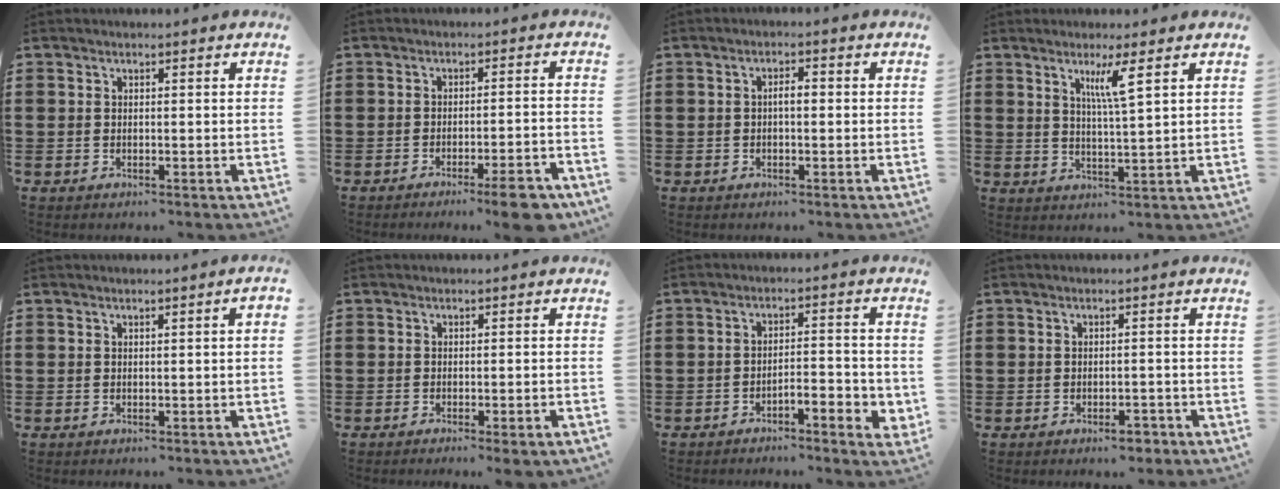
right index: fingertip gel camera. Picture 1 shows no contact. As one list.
[{"total": 5.6, "force": [-4.0, 0.0, 3.9], "torque": [-0.060, -0.009, -0.071]}, {"total": 1.9, "force": [-0.2, 0.6, 1.8], "torque": [-0.034, 0.003, -0.005]}, {"total": 4.4, "force": [2.4, -0.4, 3.7], "torque": [-0.071, -0.007, 0.036]}, {"total": 0.5, "force": [0.0, -0.1, 0.5], "torque": [-0.007, -0.003, 0.000]}, {"total": 1.1, "force": [-0.8, -0.2, 0.7], "torque": [-0.013, -0.005, -0.013]}, {"total": 3.5, "force": [-2.5, 0.5, 2.4], "torque": [-0.041, 0.005, -0.047]}, {"total": 2.1, "force": [-1.8, 0.9, 0.7], "torque": [-0.018, 0.001, -0.035]}]